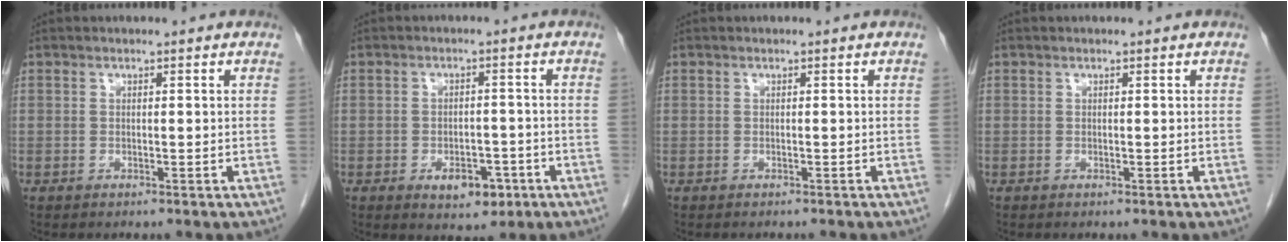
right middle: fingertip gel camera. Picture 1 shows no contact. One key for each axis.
{"total": 5.2, "fx": -2.5, "fy": 2.9, "fz": 3.5, "tx": -0.045, "ty": 0.004, "tz": -0.028}
{"total": 1.6, "fx": -1.5, "fy": 0.2, "fz": 0.5, "tx": -0.007, "ty": -0.001, "tz": -0.018}
{"total": 0.0}